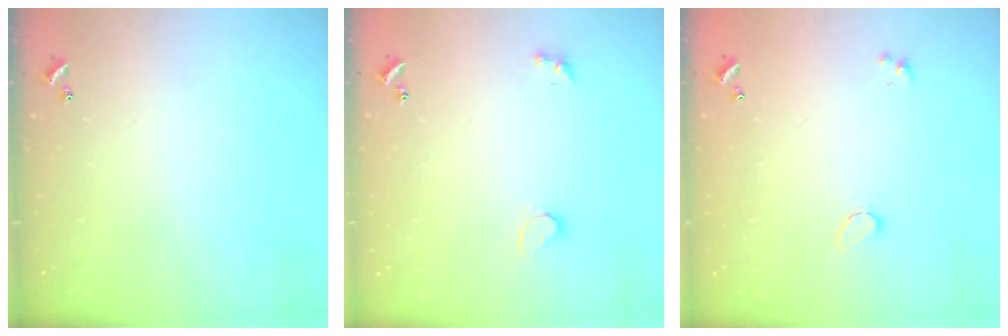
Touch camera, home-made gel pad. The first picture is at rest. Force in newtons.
{"total": 2.3, "press": 2.3, "slide": 0.5}
{"total": 0.6, "press": 0.4, "slide": 0.5}